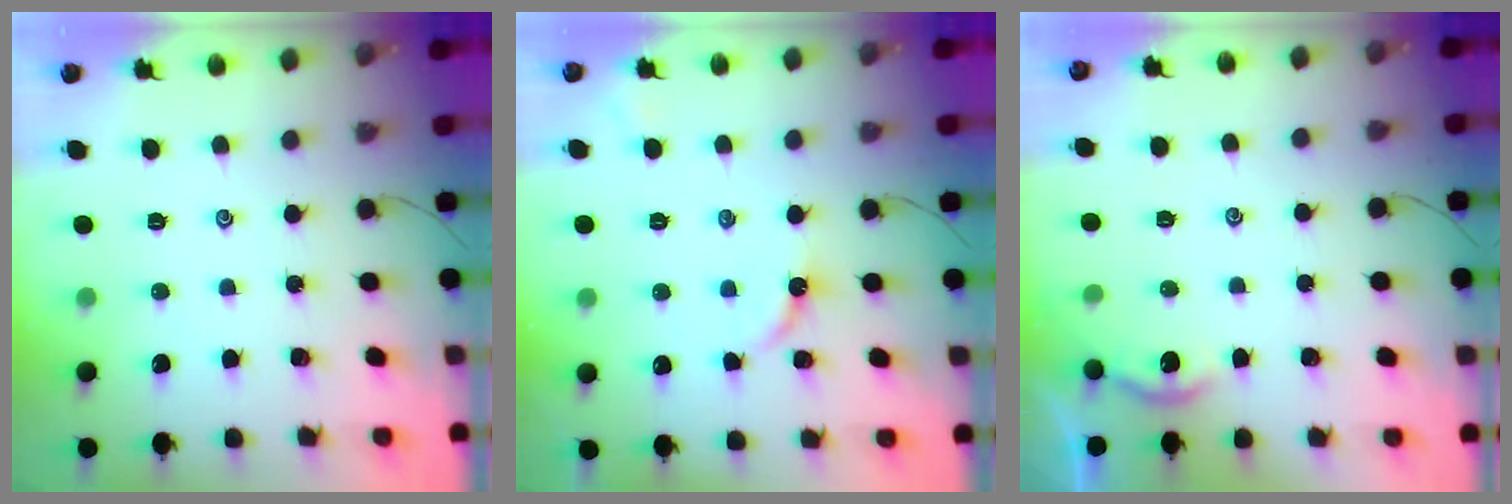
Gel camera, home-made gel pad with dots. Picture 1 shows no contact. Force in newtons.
{"total": 4.1, "press": 4.1, "slide": 0.4}
{"total": 2.8, "press": 2.8, "slide": 0.3}